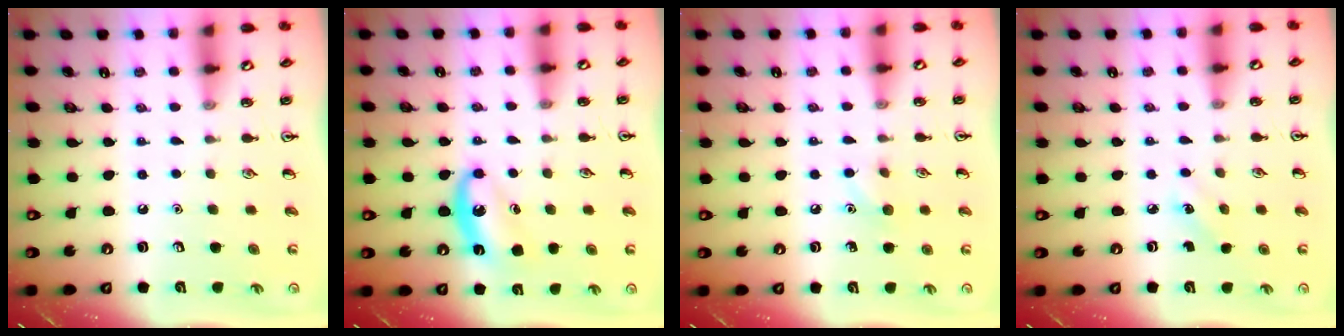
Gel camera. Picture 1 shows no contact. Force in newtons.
{"total": 7.7, "press": 7.5, "slide": 1.9}
{"total": 6.2, "press": 5.9, "slide": 1.8}
{"total": 2.3, "press": 2.2, "slide": 0.8}